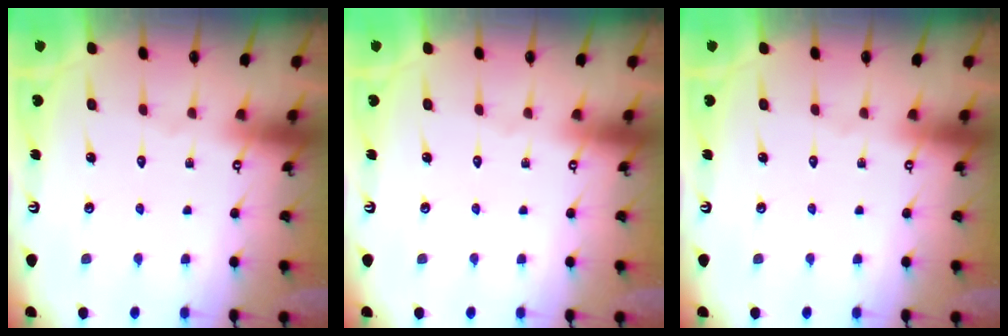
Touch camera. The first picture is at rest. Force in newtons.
{"total": 0.0}
{"total": 0.0}